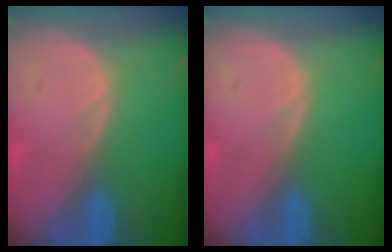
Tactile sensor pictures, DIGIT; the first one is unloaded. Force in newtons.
{"total": 0.0}